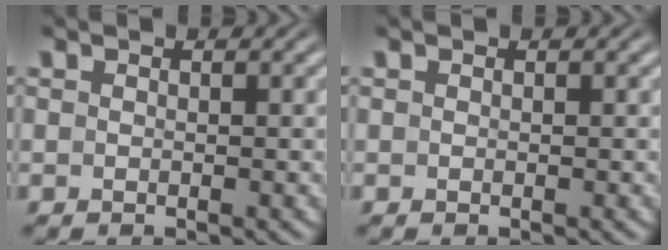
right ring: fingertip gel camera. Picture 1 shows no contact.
{"total": 0.0}